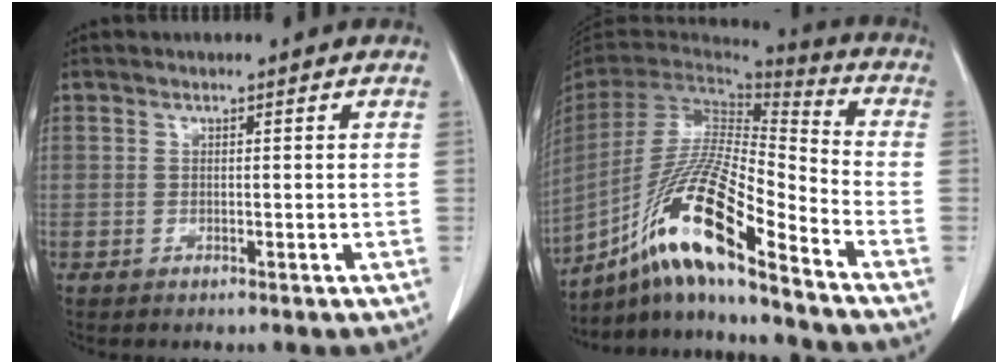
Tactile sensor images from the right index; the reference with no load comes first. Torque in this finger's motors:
{"motor_torque": [1.46, -0.68, 0.41, 0.21]}